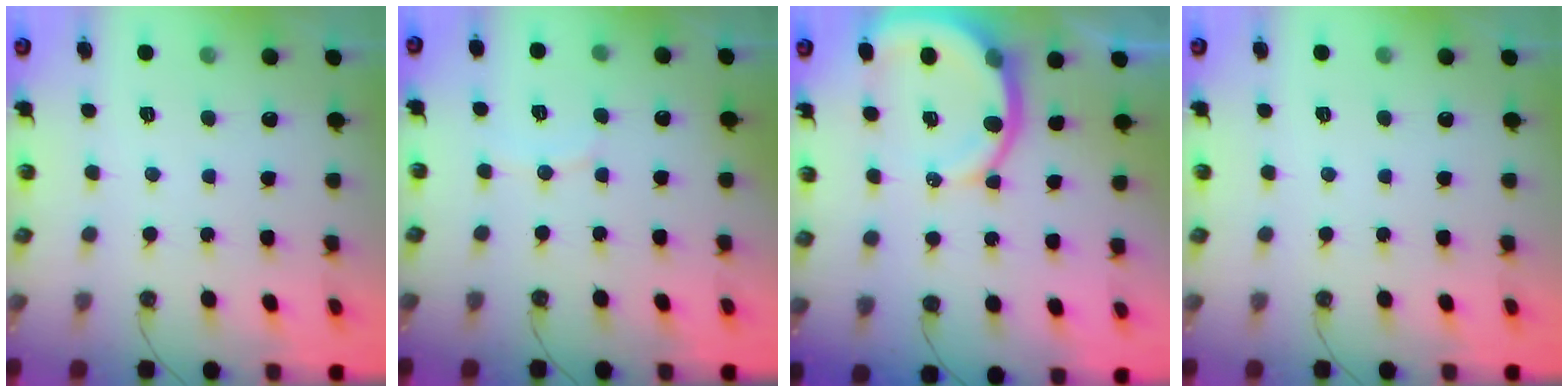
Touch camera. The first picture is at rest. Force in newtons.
{"total": 4.4, "press": 4.4, "slide": 0.3}
{"total": 10.1, "press": 10.0, "slide": 1.3}
{"total": 0.0}